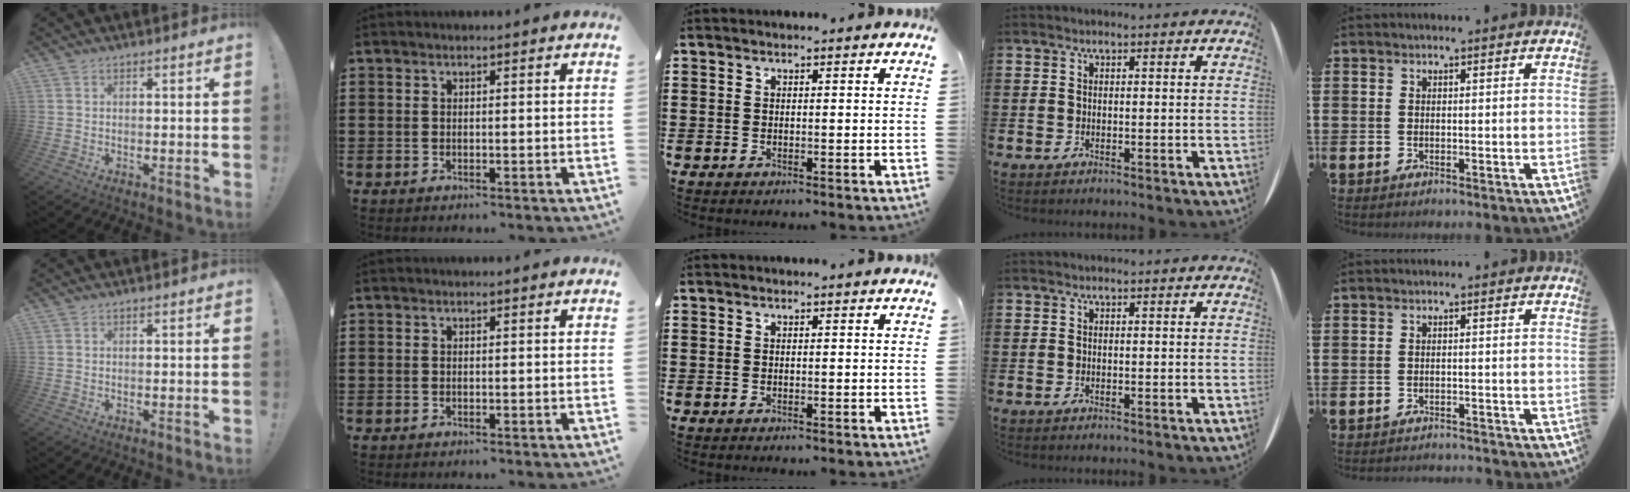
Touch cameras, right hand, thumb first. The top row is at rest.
{"little": {"total": 1.1, "force": [-1.1, -0.1, -0.1], "torque": [-0.001, 0.002, -0.023]}}